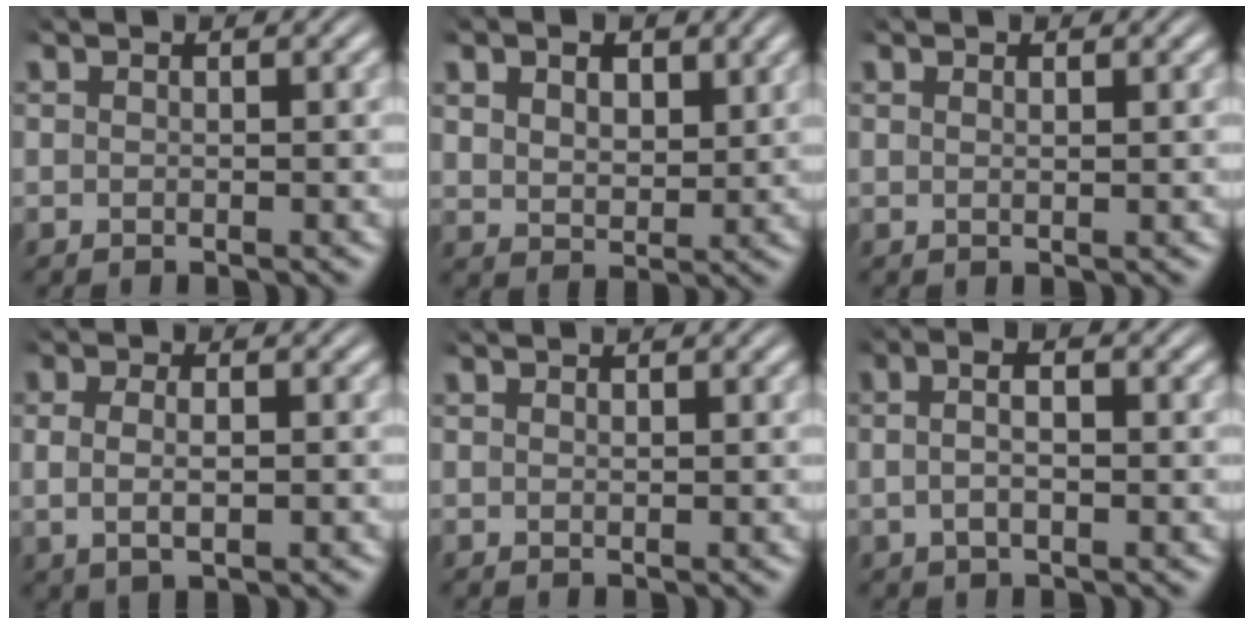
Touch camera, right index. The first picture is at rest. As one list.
[{"total": 2.9, "force": [1.4, 1.8, 1.6], "torque": [-0.038, -0.020, 0.040]}, {"total": 0.7, "force": [0.3, -0.4, 0.5], "torque": [-0.006, -0.005, 0.009]}, {"total": 3.1, "force": [0.0, 1.6, 2.7], "torque": [-0.049, -0.002, 0.005]}, {"total": 0.0}, {"total": 3.6, "force": [0.3, 1.7, 3.2], "torque": [-0.055, 0.007, -0.002]}]